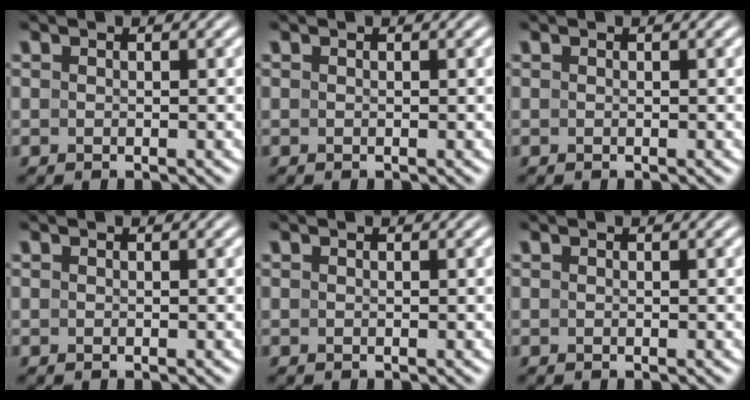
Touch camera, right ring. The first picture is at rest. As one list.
[{"total": 0.0}, {"total": 0.0}, {"total": 0.0}, {"total": 0.0}, {"total": 0.0}]